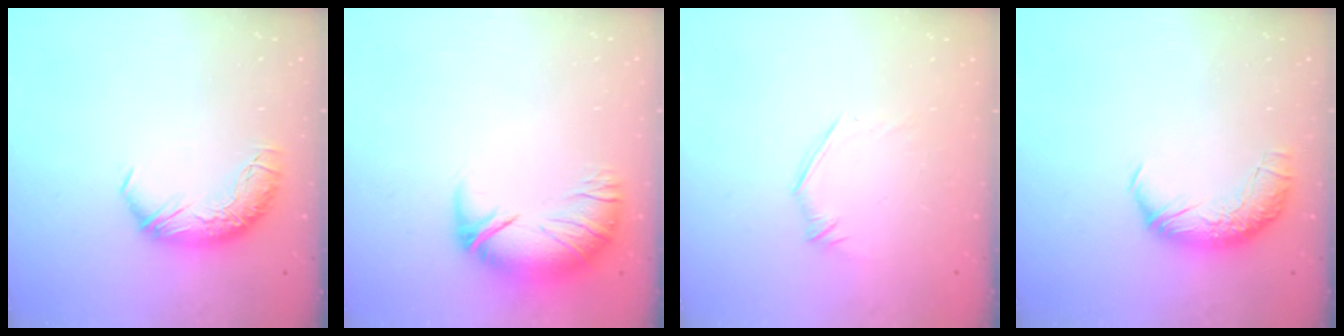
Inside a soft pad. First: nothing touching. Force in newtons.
{"total": 2.8, "press": 1.7, "slide": 2.3}
{"total": 4.6, "press": 4.3, "slide": 1.5}
{"total": 2.4, "press": 1.0, "slide": 2.2}